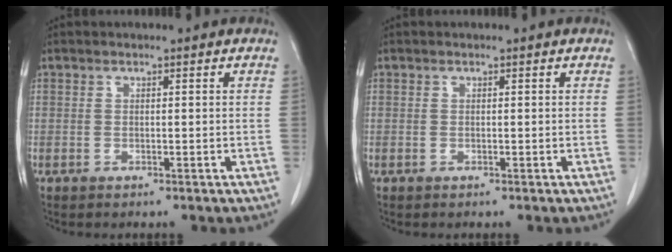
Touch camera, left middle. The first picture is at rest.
{"total": 0.0}